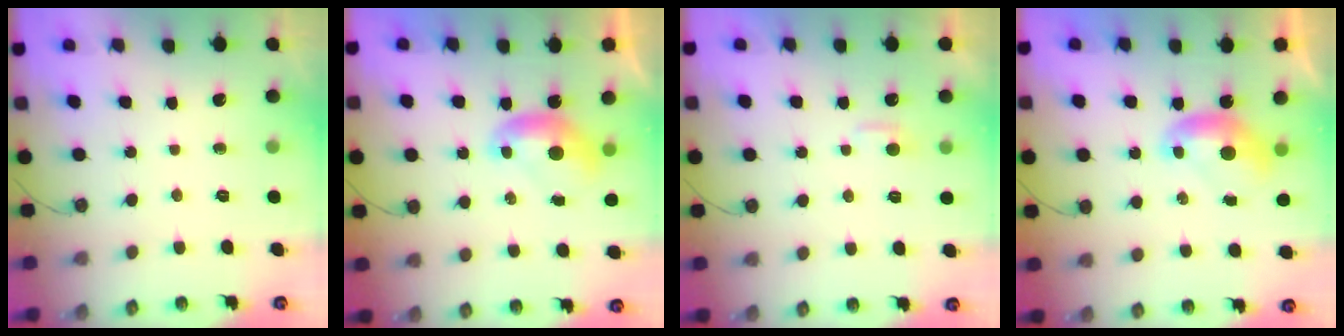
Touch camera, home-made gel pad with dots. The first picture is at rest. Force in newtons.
{"total": 0.0}
{"total": 2.7, "press": 2.7, "slide": 0.4}
{"total": 0.0}